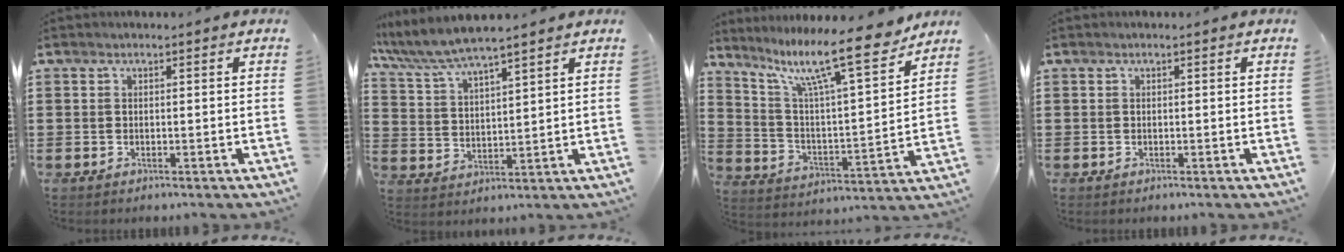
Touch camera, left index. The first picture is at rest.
{"total": 5.8, "force": [5.2, 0.3, 2.5], "torque": [-0.068, -0.023, 0.090]}
{"total": 12.8, "force": [9.8, 1.2, 8.2], "torque": [-0.171, -0.059, 0.159]}
{"total": 0.0}